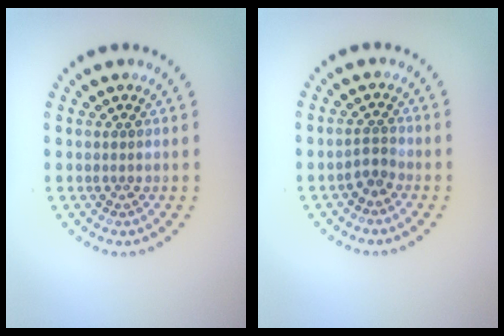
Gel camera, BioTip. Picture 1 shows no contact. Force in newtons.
{"total": 1.5, "press": 1.2, "slide": 0.9}